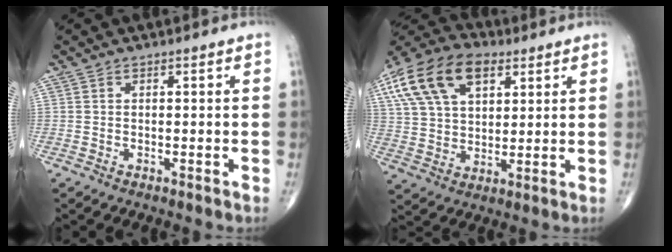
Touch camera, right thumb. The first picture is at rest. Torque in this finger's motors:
{"motor_torque": [0.37, 0.39, 0.38, 0.22, 0.28]}